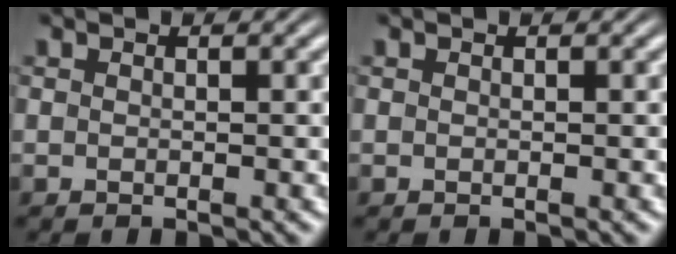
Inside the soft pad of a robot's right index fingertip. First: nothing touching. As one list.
[{"total": 0.0}]